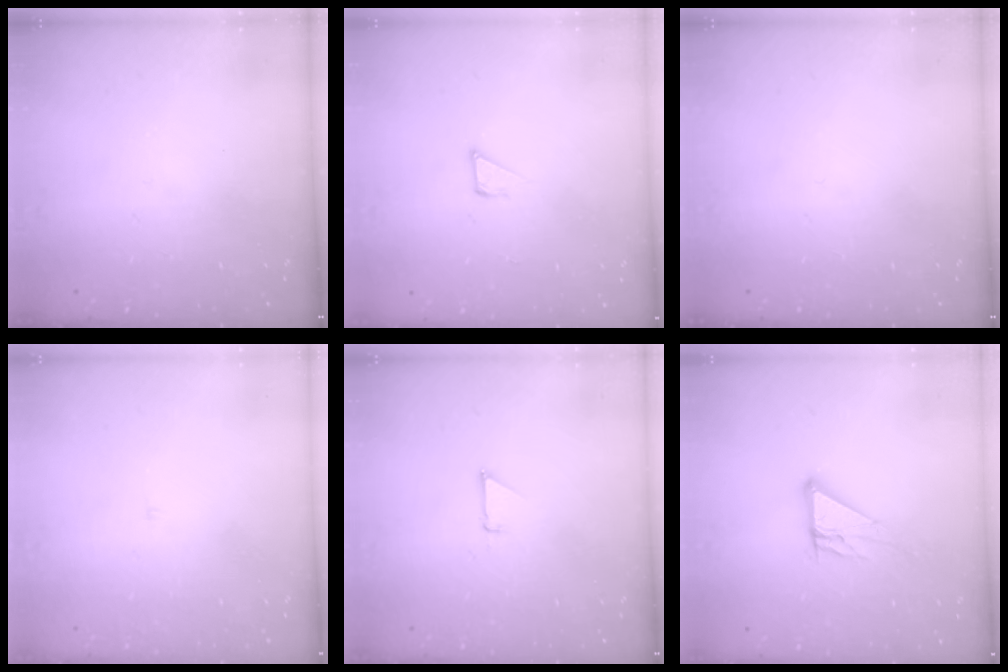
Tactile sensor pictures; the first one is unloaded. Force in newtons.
{"total": 4.3, "press": 4.3, "slide": 0.3}
{"total": 0.0}
{"total": 2.1, "press": 2.1, "slide": 0.2}
{"total": 0.8, "press": 0.8, "slide": 0.1}
{"total": 10.3, "press": 10.2, "slide": 1.0}